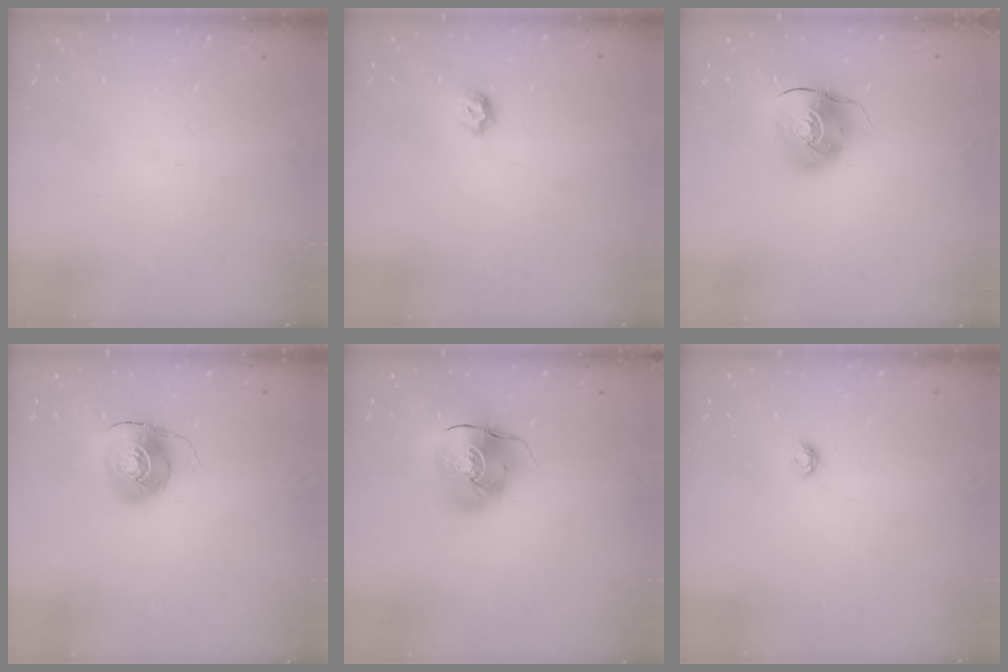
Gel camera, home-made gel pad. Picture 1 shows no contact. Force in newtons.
{"total": 6.2, "press": 6.2, "slide": 0.8}
{"total": 9.7, "press": 9.6, "slide": 1.2}
{"total": 8.5, "press": 8.5, "slide": 0.1}
{"total": 11.4, "press": 11.3, "slide": 1.8}
{"total": 3.6, "press": 3.5, "slide": 0.3}